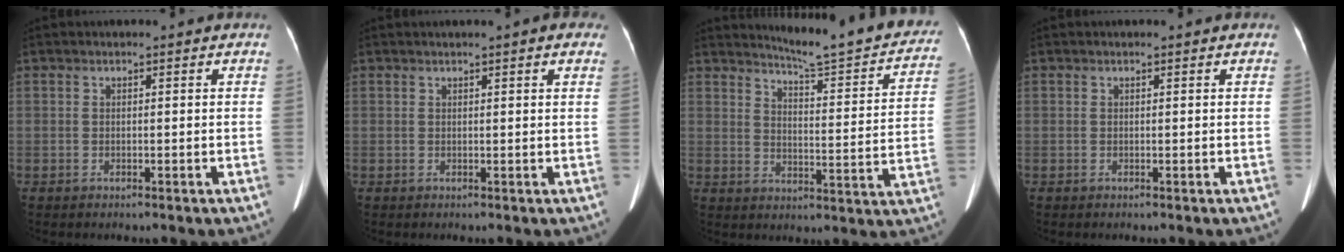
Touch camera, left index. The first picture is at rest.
{"total": 2.6, "force": [1.7, 0.3, 2.0], "torque": [-0.021, 0.017, 0.019]}
{"total": 18.7, "force": [17.1, 1.5, 7.4], "torque": [-0.094, -0.065, 0.205]}
{"total": 0.0}